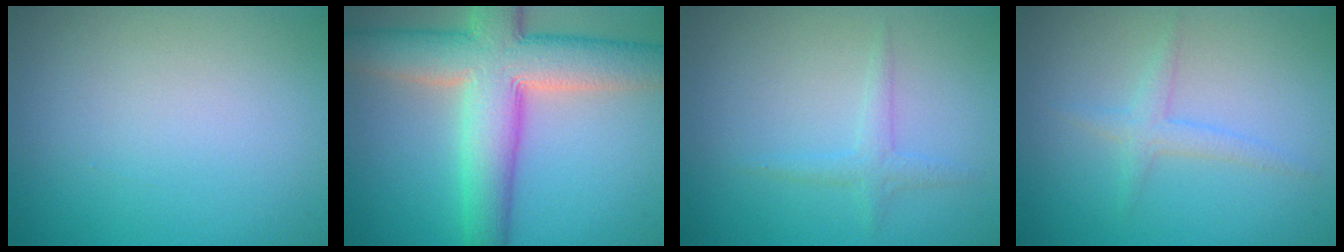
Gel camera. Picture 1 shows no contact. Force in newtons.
{"total": 10.1, "press": 10.1, "slide": 0.6}
{"total": 1.3, "press": 1.3, "slide": 0.0}
{"total": 1.6, "press": 1.6, "slide": 0.1}